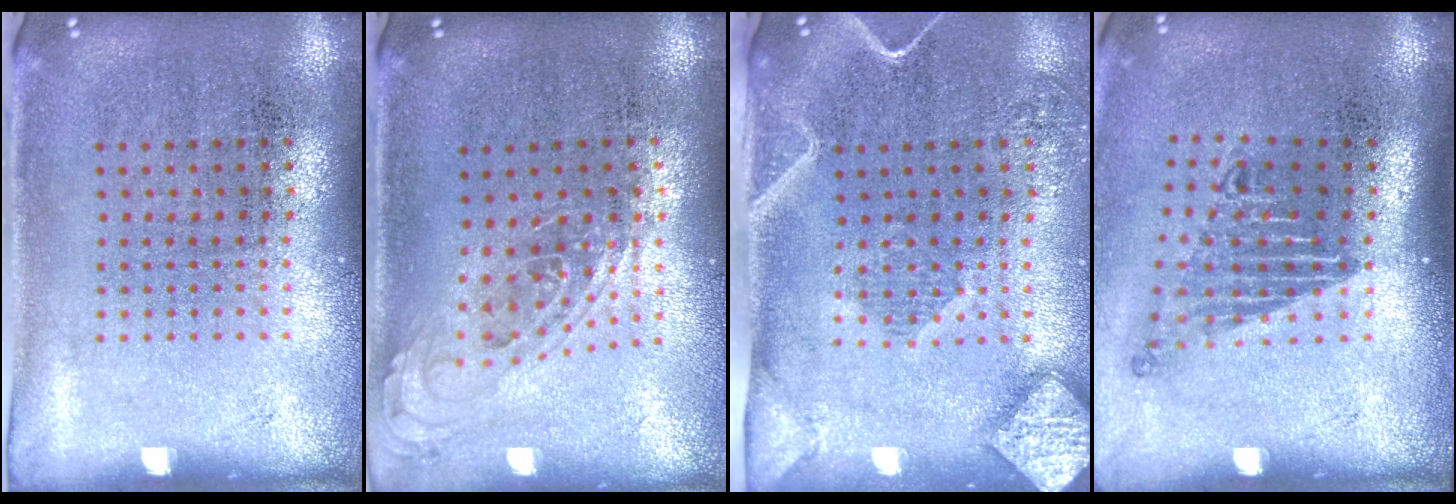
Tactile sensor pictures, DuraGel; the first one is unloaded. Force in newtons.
{"total": 0.8, "press": 0.7, "slide": 0.3}
{"total": 2.5, "press": 1.9, "slide": 1.5}
{"total": 1.7, "press": 1.2, "slide": 1.2}